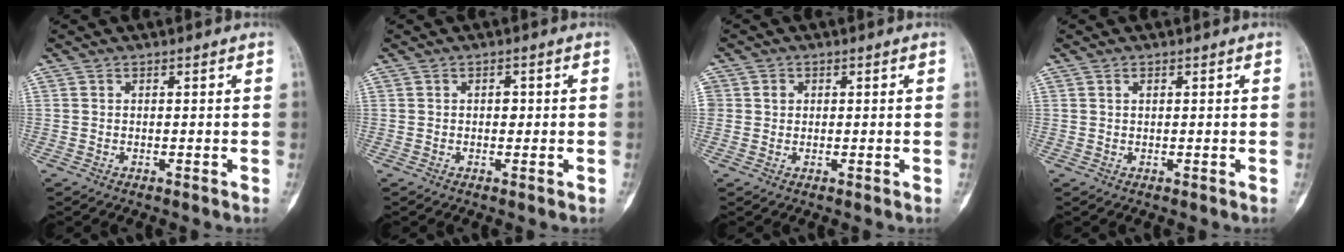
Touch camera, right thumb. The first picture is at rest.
{"total": 1.6, "force": [0.1, 1.1, 1.2], "torque": [-0.008, 0.003, -0.002]}
{"total": 1.9, "force": [0.4, 1.8, 0.6], "torque": [0.001, 0.002, 0.005]}
{"total": 0.7, "force": [0.3, 0.4, 0.5], "torque": [-0.009, 0.001, 0.006]}